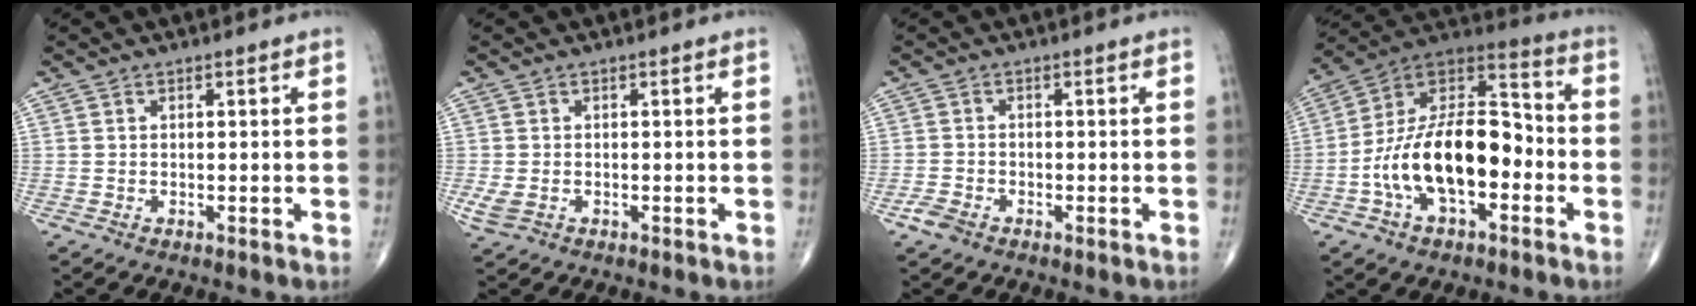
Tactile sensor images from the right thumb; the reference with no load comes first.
{"total": 2.5, "force": [-0.6, 1.8, 1.6], "torque": [-0.039, 0.000, -0.007]}
{"total": 2.6, "force": [-1.6, 1.6, 1.2], "torque": [-0.026, 0.005, -0.030]}
{"total": 20.6, "force": [-4.6, 10.8, 17.0], "torque": [-0.278, 0.051, -0.084]}